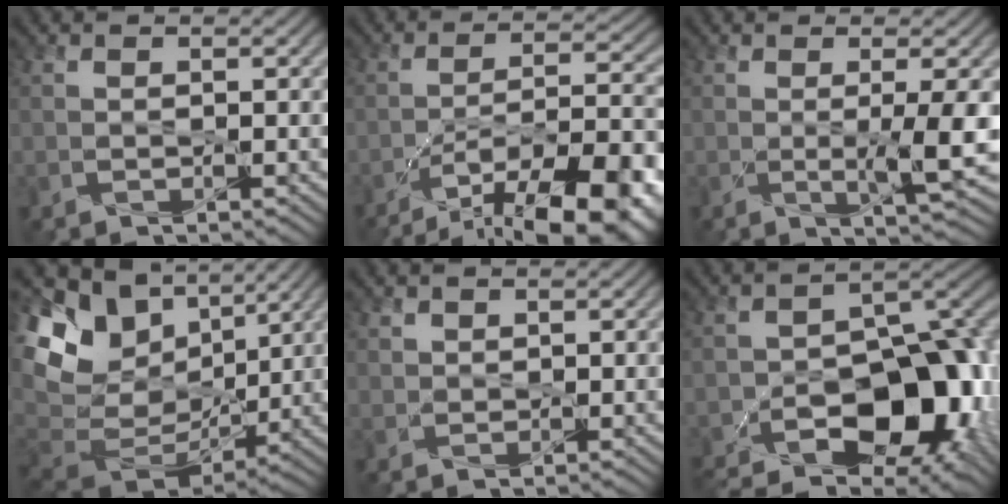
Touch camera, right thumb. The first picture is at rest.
{"total": 17.7, "force": [-12.2, 5.6, 11.6], "torque": [-0.149, -0.010, -0.172]}
{"total": 5.0, "force": [-0.2, 0.5, 4.9], "torque": [-0.087, -0.005, 0.000]}
{"total": 16.8, "force": [6.2, 11.8, 10.2], "torque": [-0.242, 0.013, 0.141]}
{"total": 1.5, "force": [1.1, 0.9, 0.3], "torque": [-0.009, -0.002, 0.023]}
{"total": 16.3, "force": [-8.6, 8.9, 10.6], "torque": [-0.153, -0.012, -0.139]}